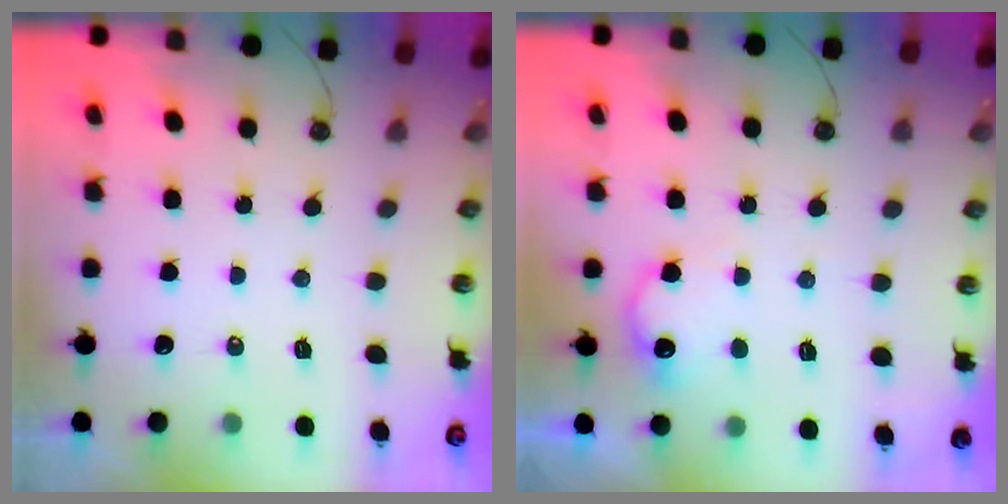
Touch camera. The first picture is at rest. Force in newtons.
{"total": 10.4, "press": 10.4, "slide": 0.3}